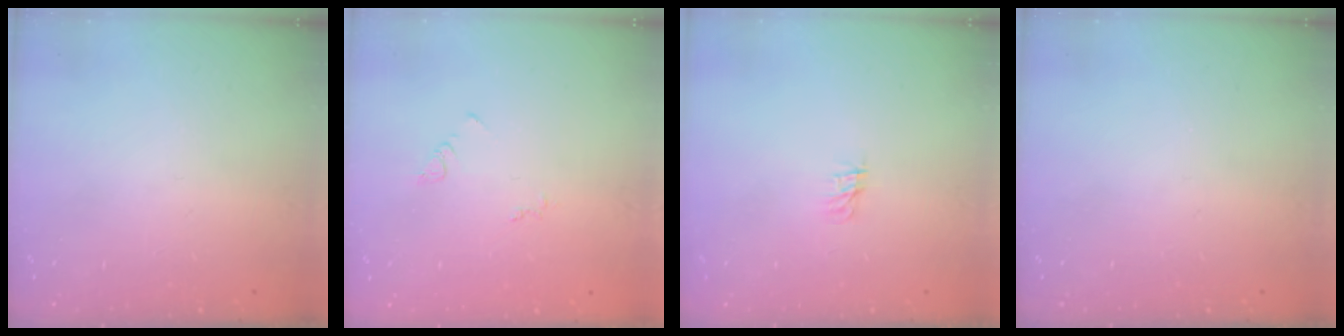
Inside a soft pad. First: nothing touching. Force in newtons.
{"total": 2.9, "press": 2.9, "slide": 0.4}
{"total": 0.0}
{"total": 0.0}